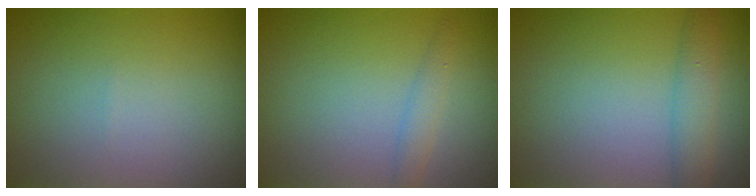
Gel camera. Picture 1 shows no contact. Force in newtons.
{"total": 1.5, "press": 1.5, "slide": 0.0}
{"total": 3.0, "press": 3.0, "slide": 0.2}